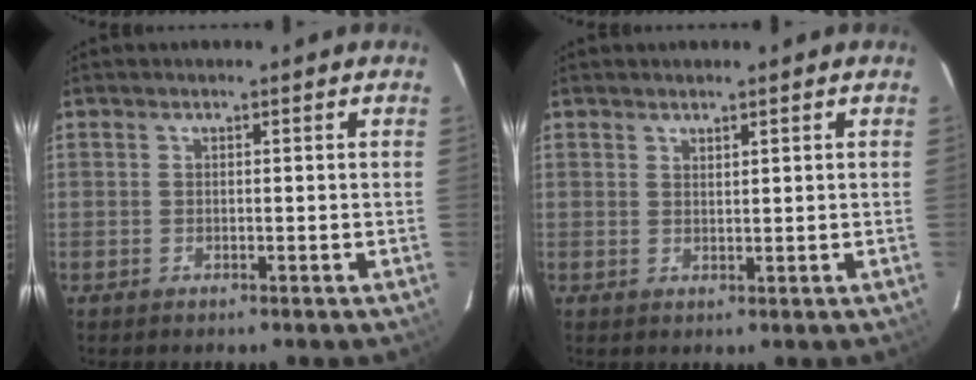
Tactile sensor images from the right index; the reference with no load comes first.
{"total": 1.3, "force": [1.1, 0.4, 0.6], "torque": [-0.006, 0.001, 0.019]}